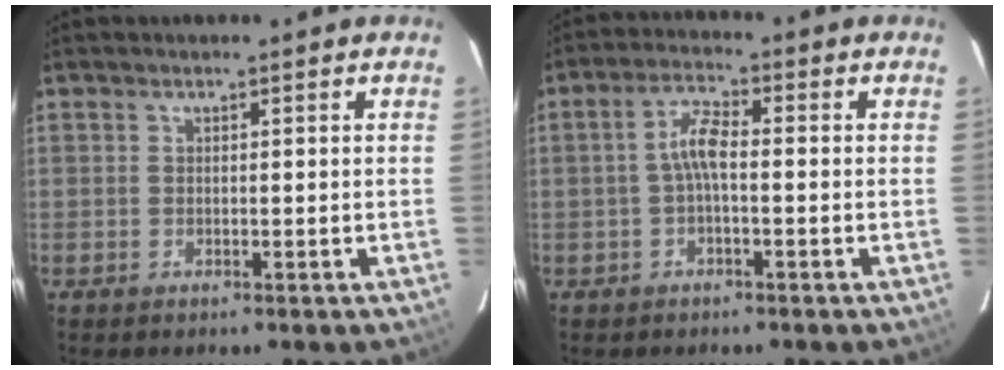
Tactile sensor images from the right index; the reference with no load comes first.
{"total": 4.3, "force": [-0.8, 1.2, 4.1], "torque": [-0.085, 0.015, -0.017]}